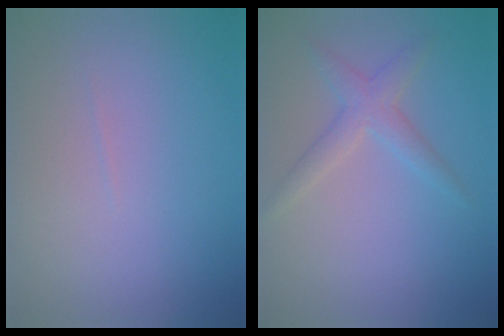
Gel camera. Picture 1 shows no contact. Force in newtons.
{"total": 2.4, "press": 2.4, "slide": 0.0}